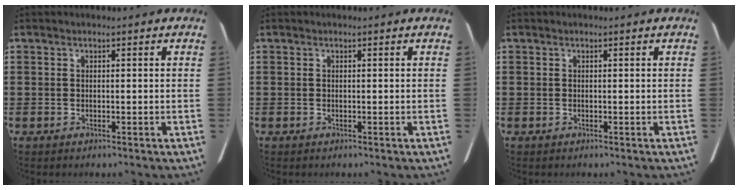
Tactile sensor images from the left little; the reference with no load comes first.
{"total": 0.0}
{"total": 0.0}